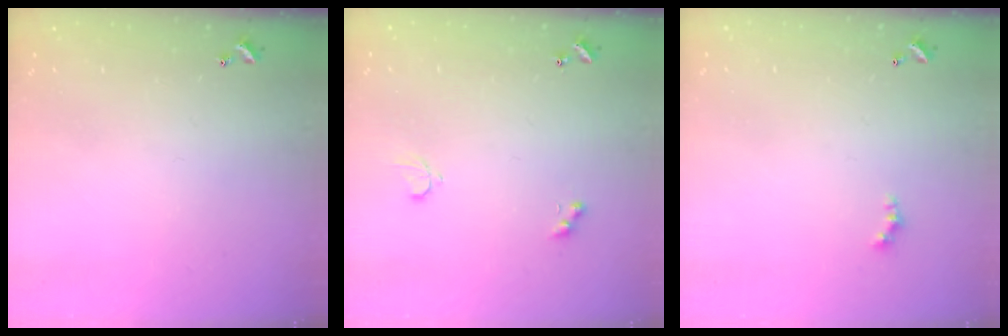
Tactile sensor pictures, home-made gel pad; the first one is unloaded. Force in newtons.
{"total": 2.8, "press": 2.8, "slide": 0.6}
{"total": 1.7, "press": 1.6, "slide": 0.5}